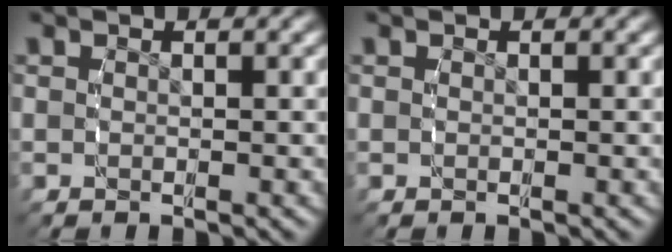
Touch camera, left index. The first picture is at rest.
{"total": 0.0}